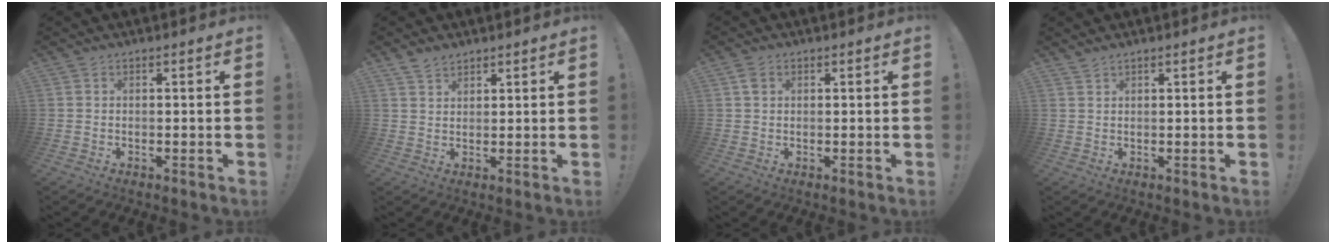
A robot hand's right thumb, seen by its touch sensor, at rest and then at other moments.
{"total": 3.6, "force": [3.0, 1.7, 1.1], "torque": [-0.013, -0.020, 0.056]}
{"total": 2.5, "force": [1.0, 1.6, 1.5], "torque": [-0.029, 0.003, 0.020]}
{"total": 1.2, "force": [1.1, 0.2, 0.4], "torque": [-0.010, -0.002, 0.021]}